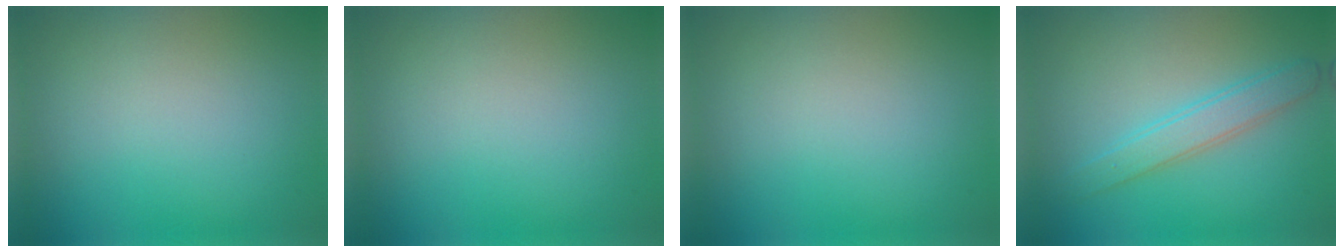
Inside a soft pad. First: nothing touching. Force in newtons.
{"total": 0.0}
{"total": 0.0}
{"total": 2.8, "press": 2.8, "slide": 0.2}